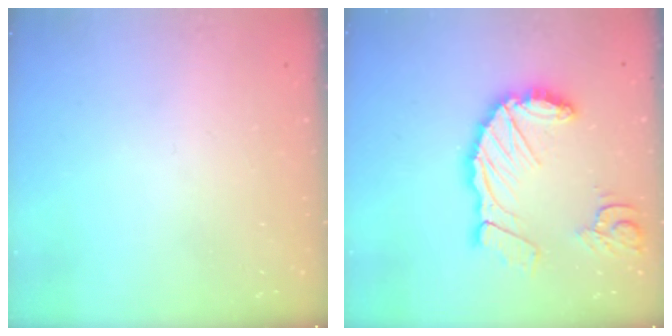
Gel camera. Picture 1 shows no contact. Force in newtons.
{"total": 16.0, "press": 15.9, "slide": 2.1}